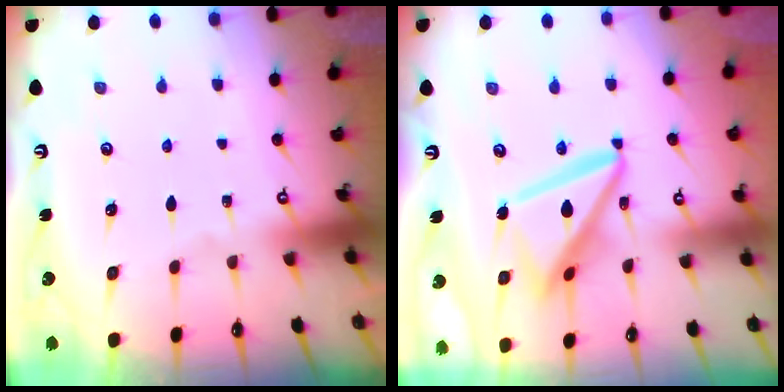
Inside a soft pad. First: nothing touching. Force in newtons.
{"total": 14.6, "press": 14.6, "slide": 1.6}